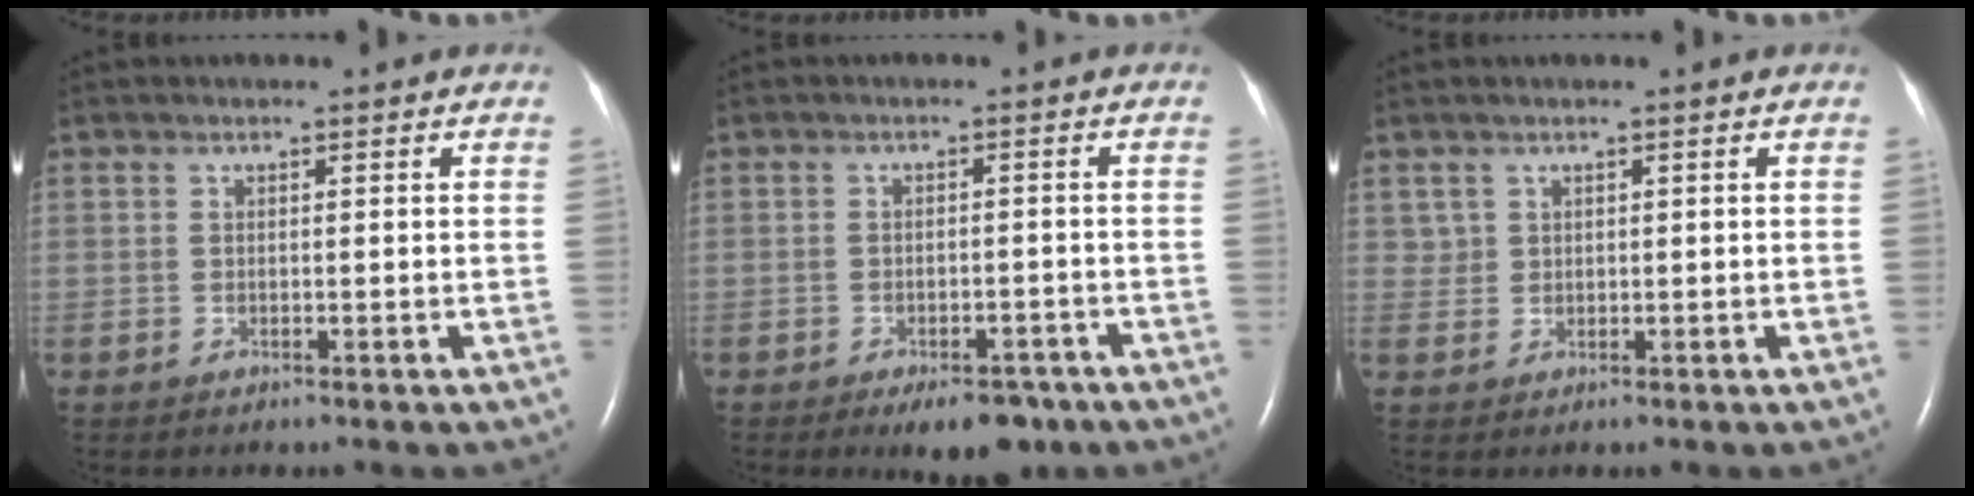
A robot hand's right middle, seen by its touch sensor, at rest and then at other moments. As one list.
[{"total": 6.3, "force": [-4.4, 2.8, 3.4], "torque": [-0.039, 0.001, -0.059]}, {"total": 1.3, "force": [0.7, 1.2, -0.1], "torque": [0.012, 0.007, 0.009]}]